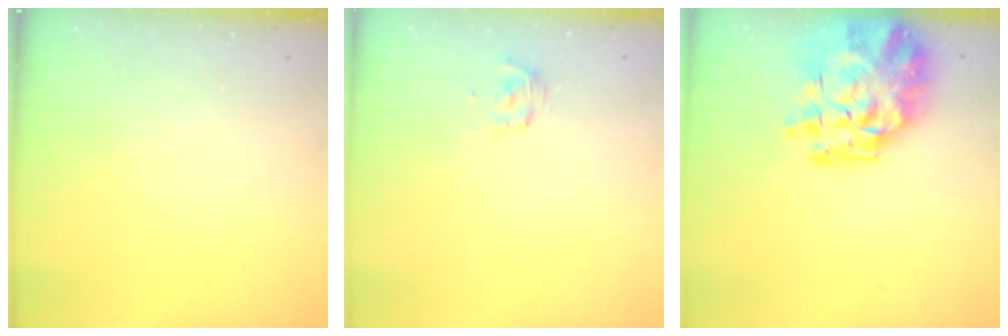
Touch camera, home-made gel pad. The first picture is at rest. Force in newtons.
{"total": 2.3, "press": 2.1, "slide": 0.9}
{"total": 13.5, "press": 12.8, "slide": 4.3}